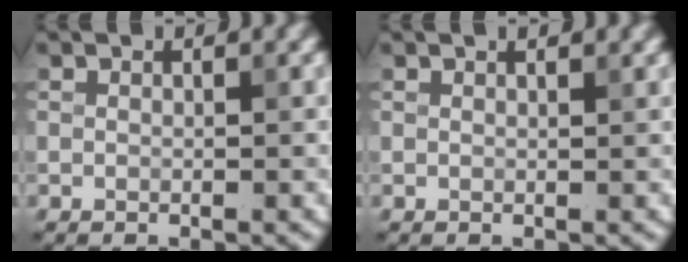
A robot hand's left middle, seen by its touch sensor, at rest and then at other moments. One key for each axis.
{"total": 0.6, "fx": 0.5, "fy": 0.1, "fz": 0.3, "tx": -0.005, "ty": 0.004, "tz": 0.011}